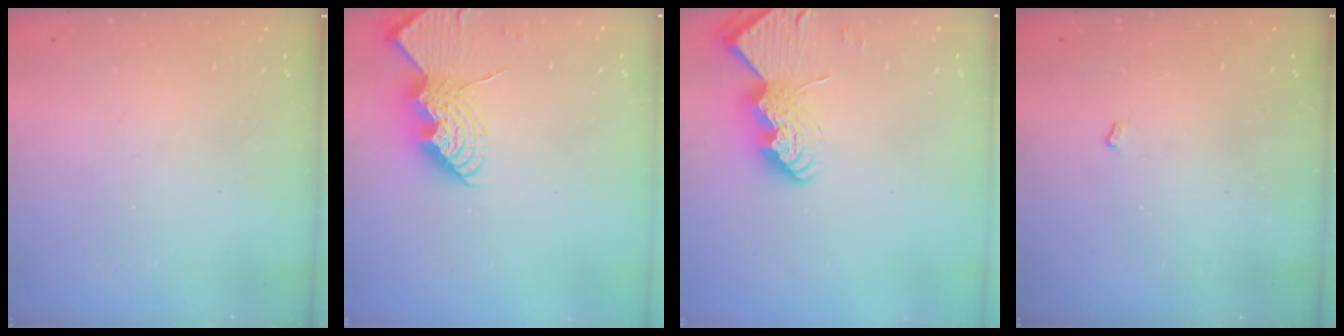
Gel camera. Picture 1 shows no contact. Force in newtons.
{"total": 14.4, "press": 14.3, "slide": 1.2}
{"total": 11.6, "press": 11.6, "slide": 0.9}
{"total": 2.6, "press": 2.6, "slide": 0.4}